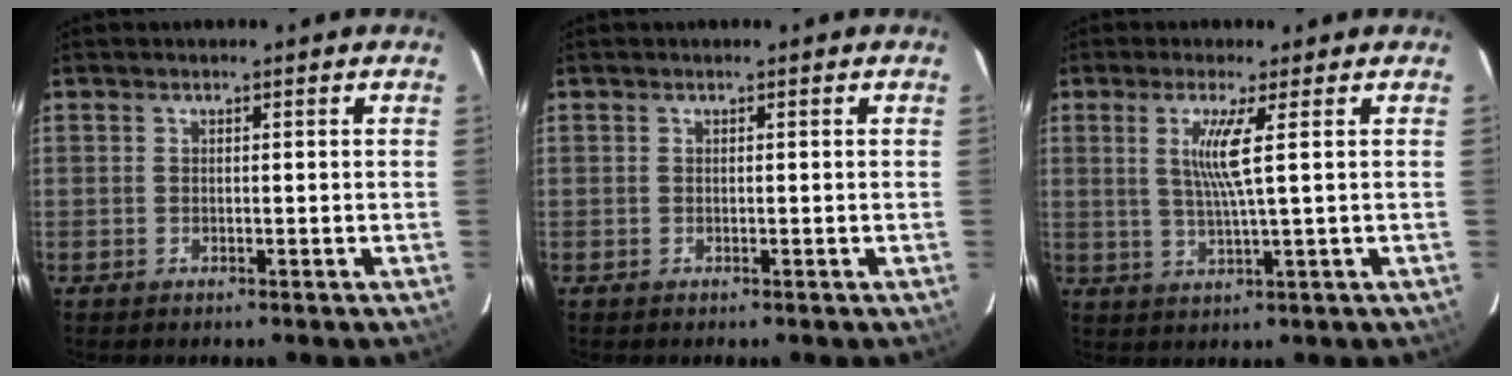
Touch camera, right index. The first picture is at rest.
{"total": 0.0}
{"total": 5.4, "force": [1.5, -1.0, 5.1], "torque": [-0.094, -0.009, 0.028]}